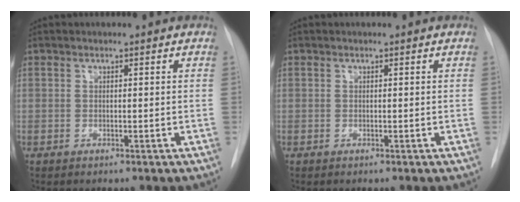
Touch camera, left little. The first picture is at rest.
{"total": 0.0}